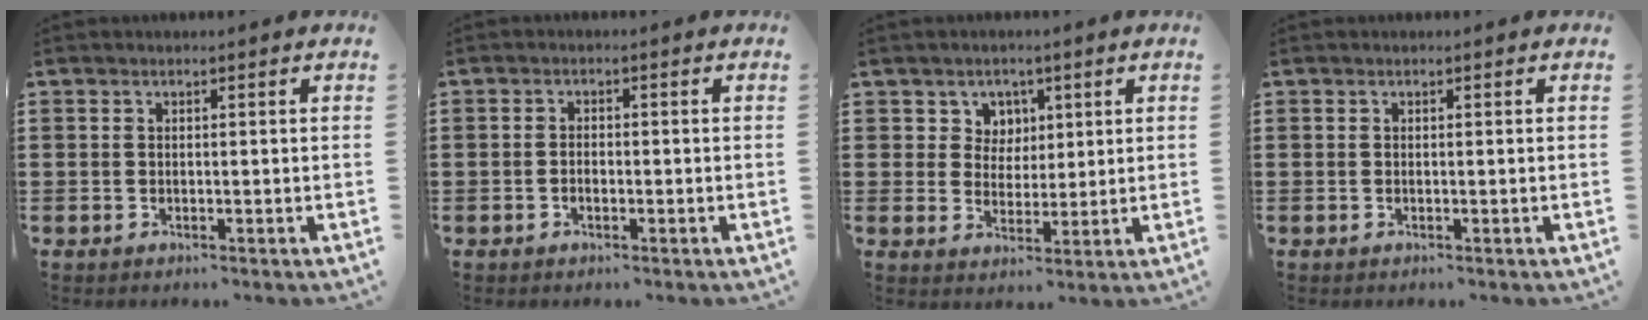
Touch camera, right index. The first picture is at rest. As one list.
[{"total": 1.2, "force": [-0.5, 0.5, 0.9], "torque": [-0.019, -0.003, -0.009]}, {"total": 4.1, "force": [2.0, 3.6, 0.3], "torque": [-0.028, 0.015, 0.035]}, {"total": 0.0}]